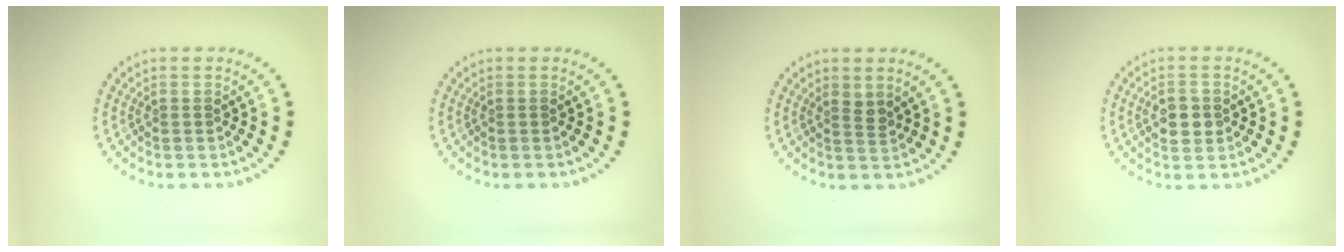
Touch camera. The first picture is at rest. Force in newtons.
{"total": 0.0}
{"total": 1.2, "press": 0.9, "slide": 0.8}
{"total": 2.9, "press": 2.9, "slide": 0.1}